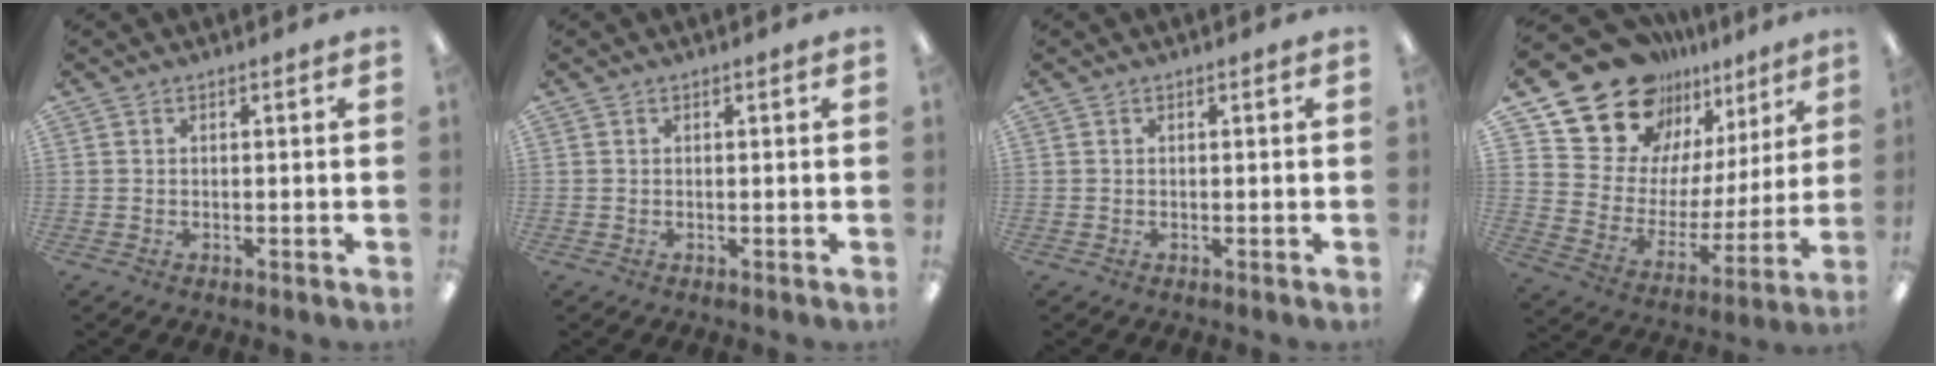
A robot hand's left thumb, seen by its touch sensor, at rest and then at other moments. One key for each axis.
{"total": 0.0}
{"total": 0.0}
{"total": 20.3, "fx": 16.5, "fy": 10.9, "fz": 4.5, "tx": -0.100, "ty": -0.134, "tz": 0.308}